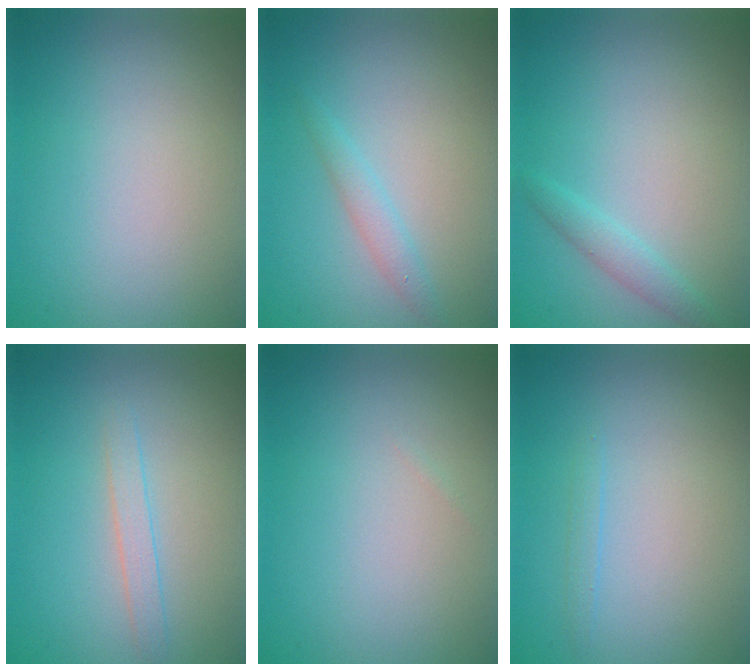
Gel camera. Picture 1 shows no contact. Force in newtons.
{"total": 1.5, "press": 1.4, "slide": 0.1}
{"total": 1.5, "press": 1.5, "slide": 0.1}
{"total": 1.4, "press": 1.4, "slide": 0.0}
{"total": 0.0}
{"total": 0.6, "press": 0.6, "slide": 0.1}